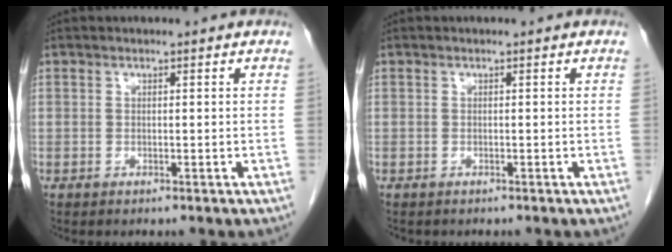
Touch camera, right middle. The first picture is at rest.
{"total": 0.7, "force": [-0.6, 0.3, 0.2], "torque": [-0.009, 0.000, -0.009]}